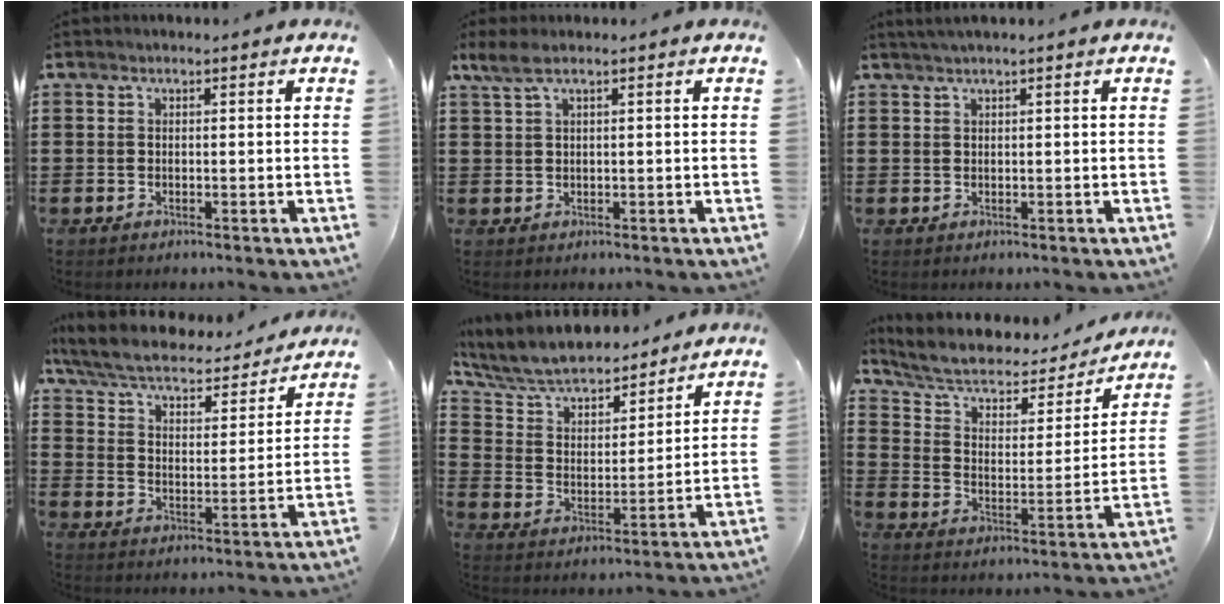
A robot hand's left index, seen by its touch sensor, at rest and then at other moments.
{"total": 2.1, "force": [1.0, 0.3, 1.9], "torque": [-0.045, -0.002, 0.016]}
{"total": 1.1, "force": [0.8, -0.1, 0.7], "torque": [-0.013, 0.000, 0.016]}
{"total": 6.0, "force": [5.4, 0.9, 2.4], "torque": [-0.073, -0.034, 0.089]}
{"total": 6.9, "force": [6.5, 1.3, 2.0], "torque": [-0.070, -0.043, 0.111]}
{"total": 6.5, "force": [5.0, 2.6, 3.1], "torque": [-0.085, -0.029, 0.083]}